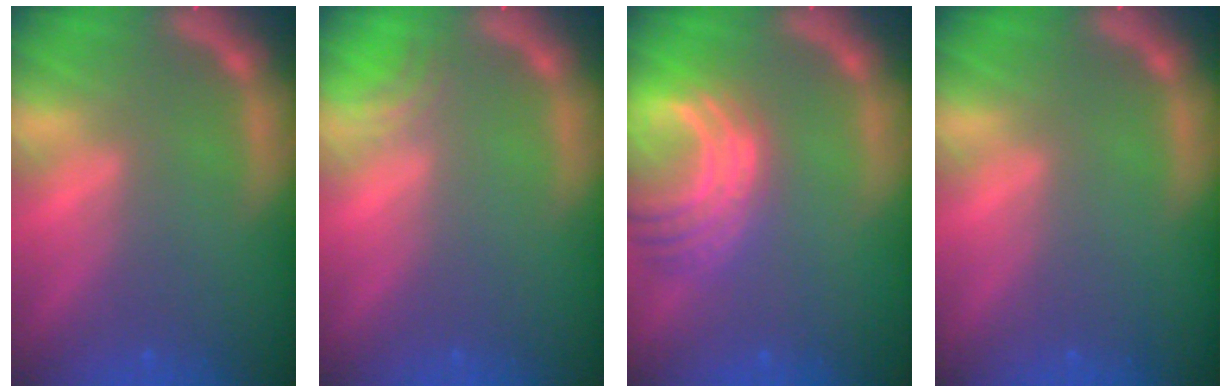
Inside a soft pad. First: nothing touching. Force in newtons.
{"total": 1.5}
{"total": 8.5}
{"total": 0.0}